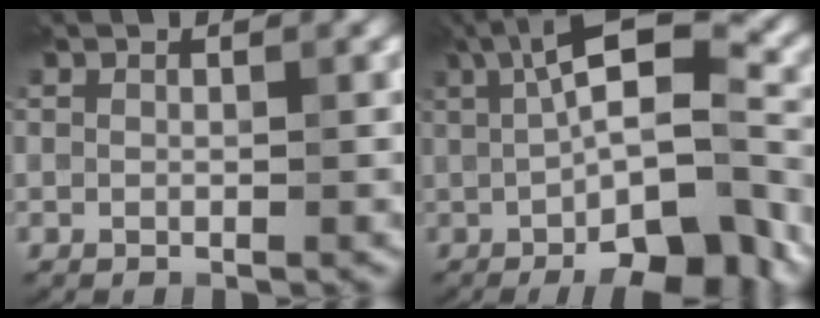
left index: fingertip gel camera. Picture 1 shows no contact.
{"total": 14.0, "force": [-2.7, 4.5, 13.0], "torque": [-0.168, 0.017, -0.026]}